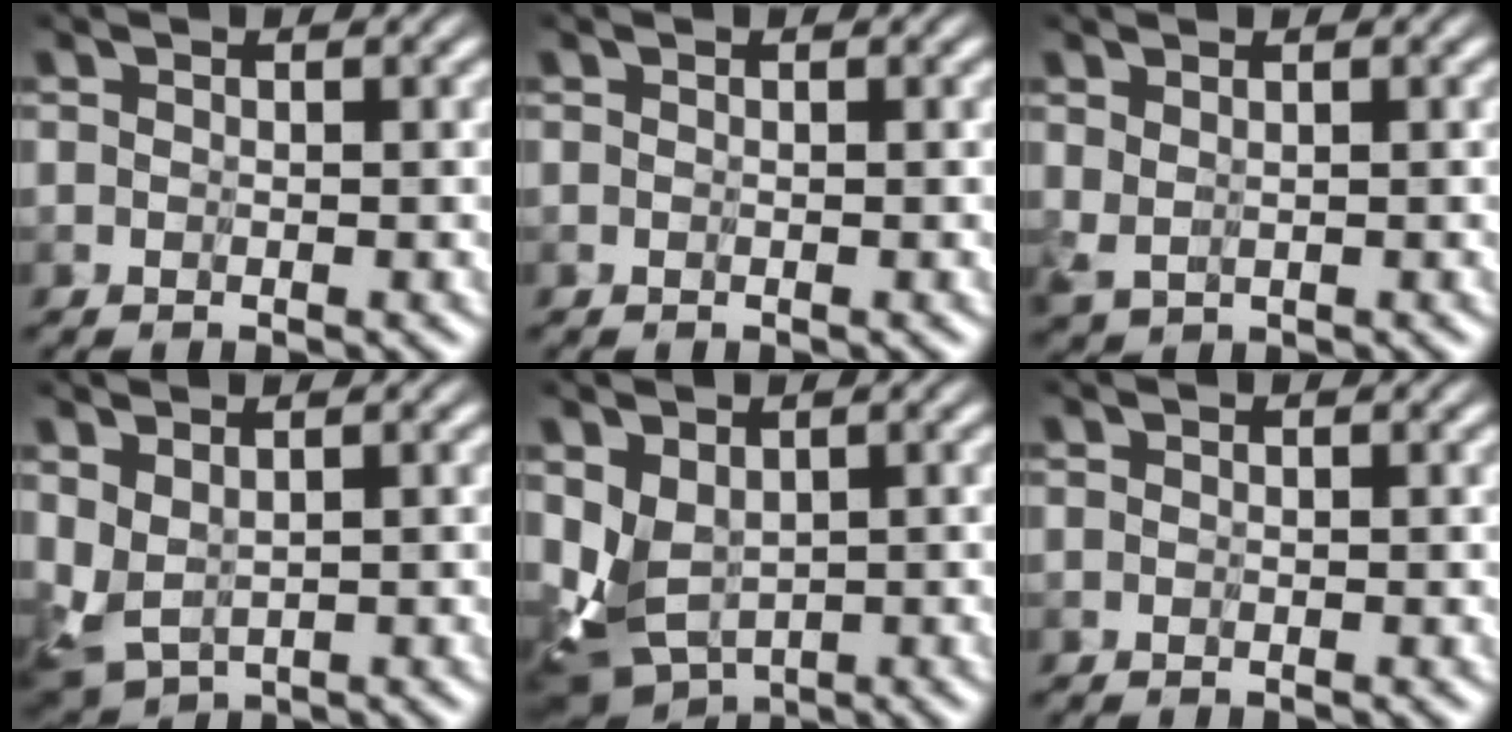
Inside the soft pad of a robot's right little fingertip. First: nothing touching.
{"total": 0.0}
{"total": 2.1, "force": [1.2, 0.8, 1.5], "torque": [-0.056, -0.012, 0.028]}
{"total": 2.9, "force": [1.5, 1.0, 2.2], "torque": [-0.073, -0.018, 0.036]}
{"total": 3.3, "force": [0.3, 1.8, 2.8], "torque": [-0.081, -0.023, 0.010]}
{"total": 0.0}